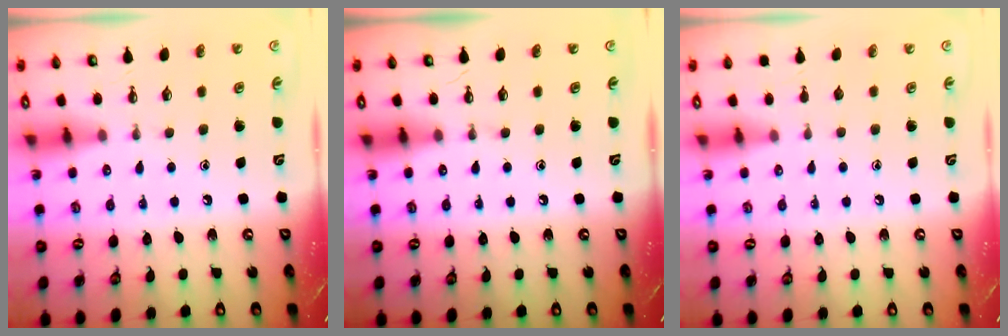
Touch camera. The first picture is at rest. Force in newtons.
{"total": 0.0}
{"total": 0.0}